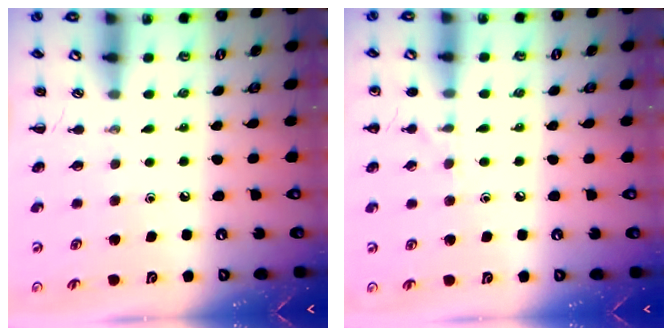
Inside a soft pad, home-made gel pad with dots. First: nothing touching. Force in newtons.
{"total": 6.5, "press": 6.1, "slide": 2.1}